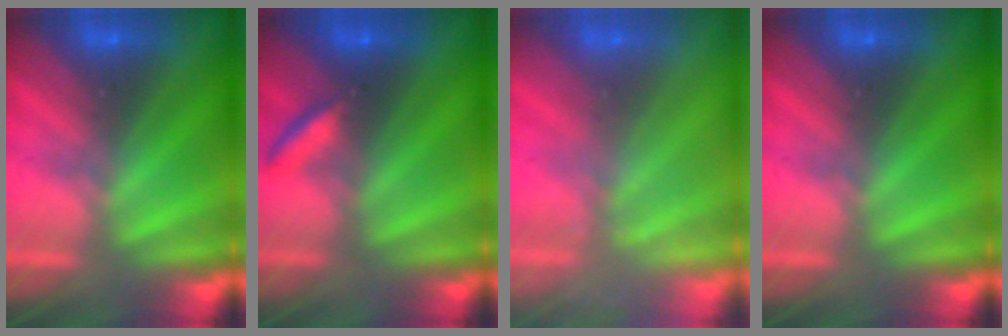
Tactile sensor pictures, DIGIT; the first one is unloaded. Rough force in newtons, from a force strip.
{"total": 2.1}
{"total": 2.4}
{"total": 0.0}